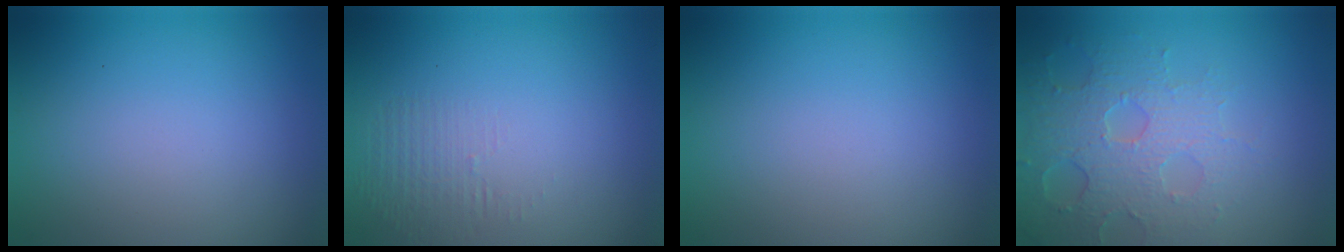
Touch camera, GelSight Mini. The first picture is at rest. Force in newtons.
{"total": 1.2, "press": 0.1, "slide": 1.2}
{"total": 0.0}
{"total": 4.6, "press": 4.3, "slide": 1.6}